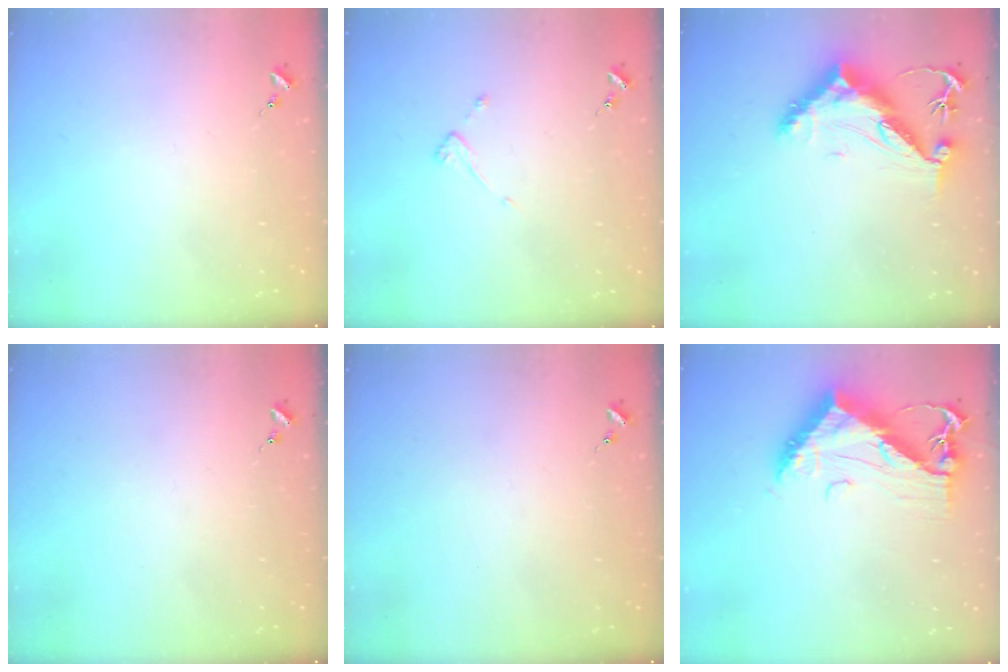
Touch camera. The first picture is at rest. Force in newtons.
{"total": 3.4, "press": 3.4, "slide": 0.1}
{"total": 14.3, "press": 14.3, "slide": 0.8}
{"total": 0.0}
{"total": 0.0}
{"total": 14.0, "press": 14.0, "slide": 1.3}